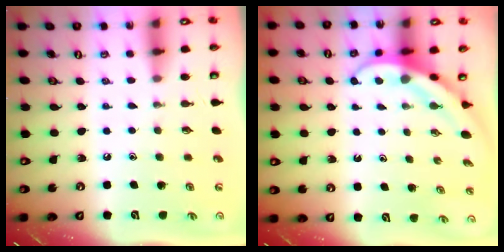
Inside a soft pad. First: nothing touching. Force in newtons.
{"total": 4.0, "press": 3.9, "slide": 0.4}